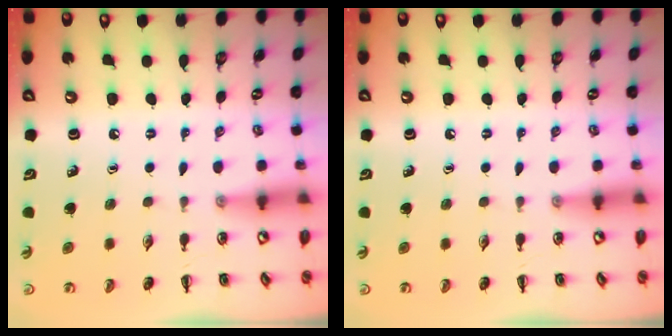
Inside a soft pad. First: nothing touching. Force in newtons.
{"total": 0.0}